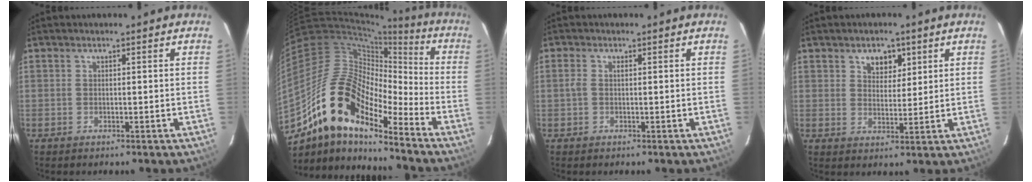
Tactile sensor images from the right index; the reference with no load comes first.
{"total": 18.6, "force": [-13.0, 6.8, 11.5], "torque": [-0.199, -0.006, -0.260]}
{"total": 1.3, "force": [0.1, 0.6, 1.2], "torque": [-0.027, 0.003, 0.000]}
{"total": 4.7, "force": [2.5, 3.1, 2.5], "torque": [-0.031, 0.003, 0.042]}